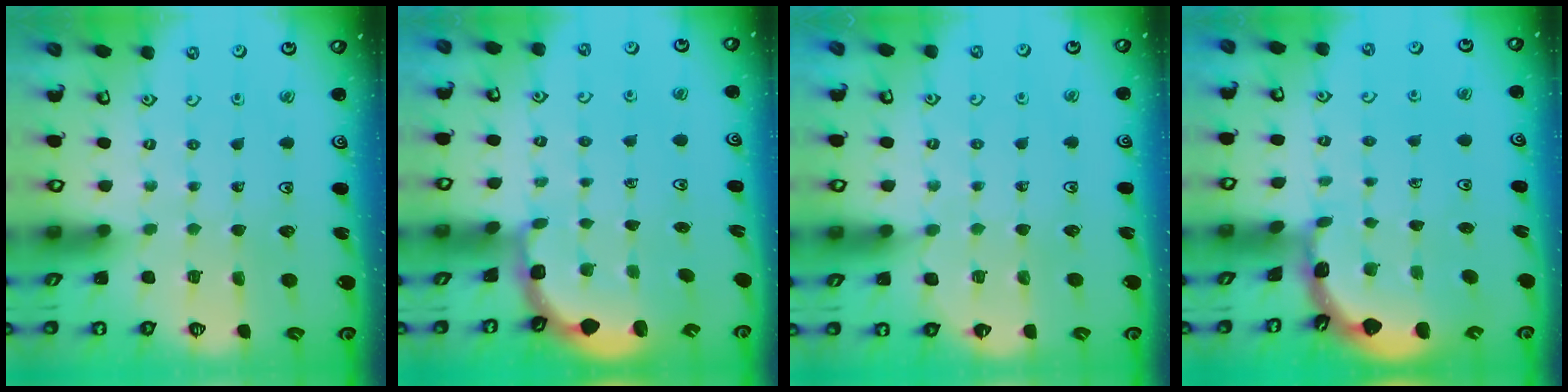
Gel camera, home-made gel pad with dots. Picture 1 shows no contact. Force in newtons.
{"total": 2.4, "press": 1.8, "slide": 1.6}
{"total": 6.9, "press": 6.6, "slide": 1.9}
{"total": 1.8, "press": 1.8, "slide": 0.1}